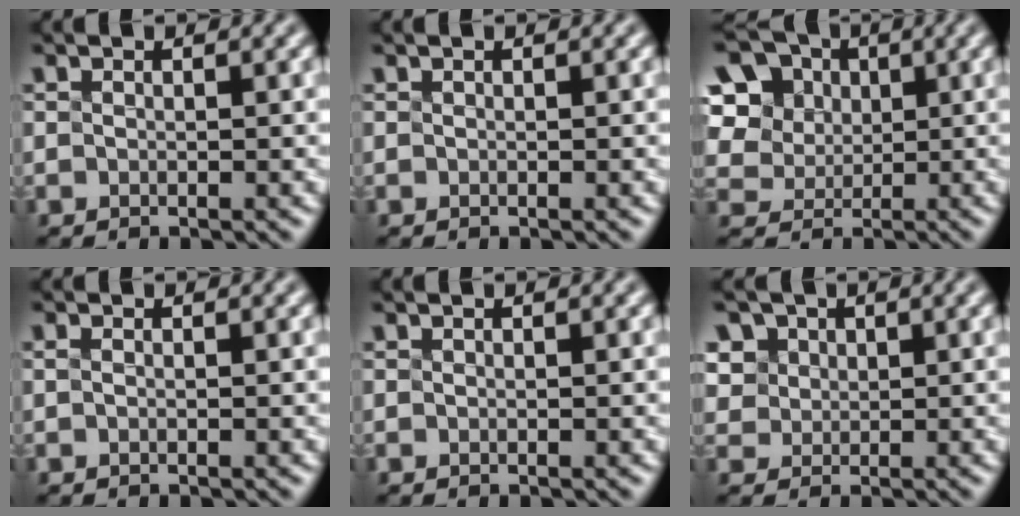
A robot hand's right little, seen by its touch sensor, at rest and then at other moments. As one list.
[{"total": 0.0}, {"total": 9.3, "force": [2.9, 7.9, 3.9], "torque": [-0.098, 0.027, 0.053]}, {"total": 0.0}, {"total": 0.0}, {"total": 3.4, "force": [1.8, 2.8, 0.7], "torque": [-0.037, 0.009, 0.055]}]